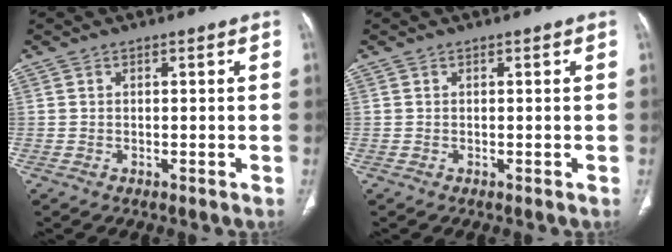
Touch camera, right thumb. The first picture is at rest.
{"total": 0.0}